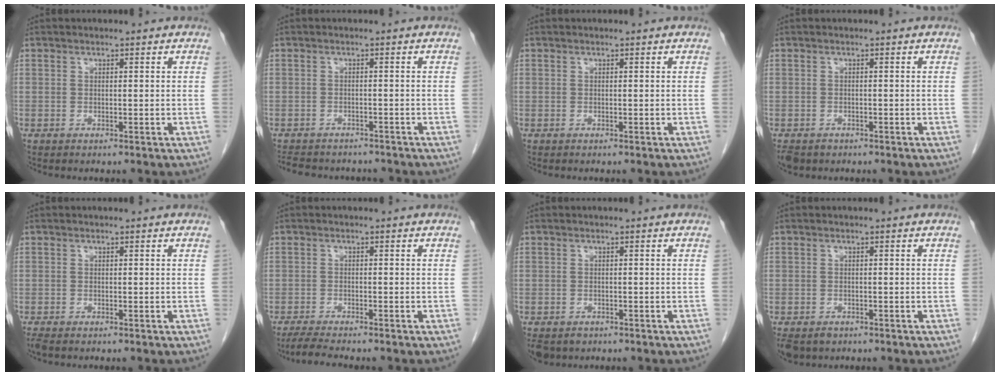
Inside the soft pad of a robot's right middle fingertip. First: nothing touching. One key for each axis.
{"total": 9.3, "fx": -8.3, "fy": 3.2, "fz": 2.8, "tx": -0.059, "ty": -0.001, "tz": -0.106}
{"total": 0.0}
{"total": 4.4, "fx": -3.0, "fy": 2.9, "fz": 1.4, "tx": -0.029, "ty": -0.004, "tz": -0.048}
{"total": 1.6, "fx": -1.3, "fy": 0.5, "fz": 0.8, "tx": -0.019, "ty": -0.007, "tz": -0.022}
{"total": 4.0, "fx": -3.5, "fy": -0.1, "fz": 1.9, "tx": -0.038, "ty": -0.014, "tz": -0.059}
{"total": 6.2, "fx": -3.8, "fy": 4.5, "fz": 2.1, "tx": -0.056, "ty": -0.009, "tz": -0.053}
{"total": 5.7, "fx": -3.6, "fy": 3.9, "fz": 2.1, "tx": -0.052, "ty": -0.008, "tz": -0.054}